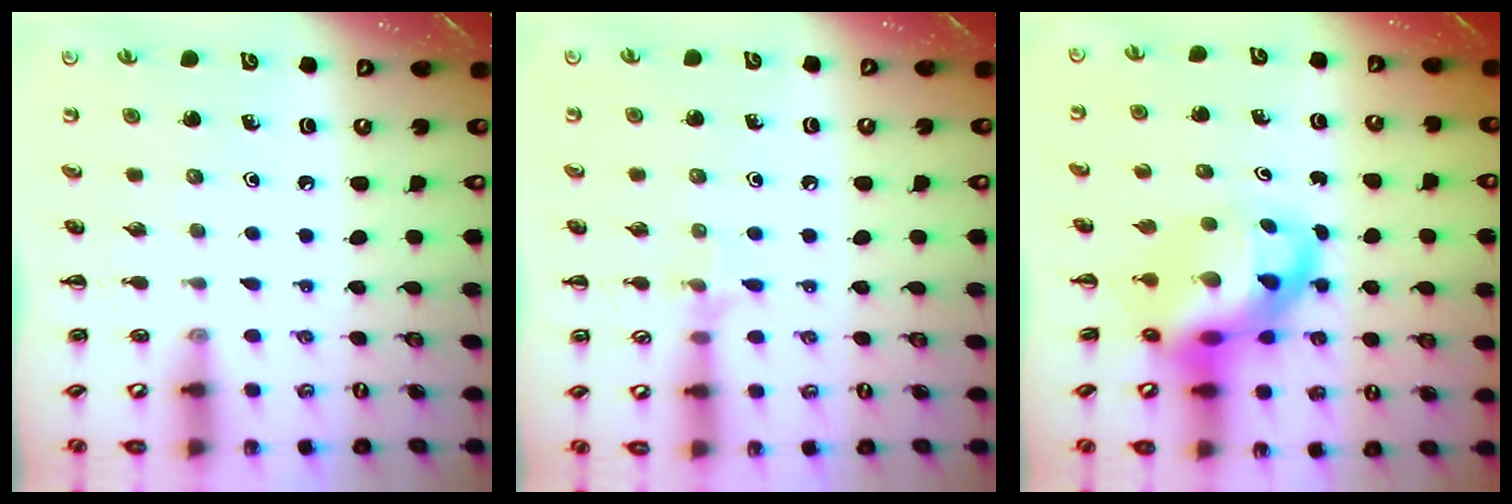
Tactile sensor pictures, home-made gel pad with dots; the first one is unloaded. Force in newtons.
{"total": 5.7, "press": 5.4, "slide": 1.8}
{"total": 12.8, "press": 12.3, "slide": 3.4}